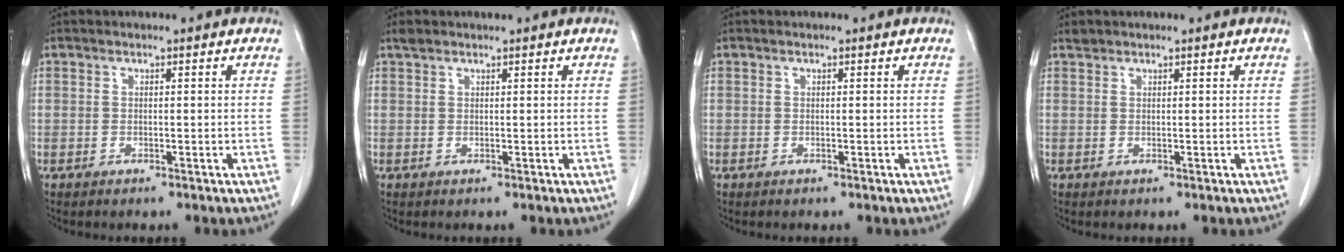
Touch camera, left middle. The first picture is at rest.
{"total": 1.1, "force": [1.1, 0.1, 0.3], "torque": [-0.013, 0.010, 0.023]}
{"total": 0.0}
{"total": 0.7, "force": [0.7, 0.1, -0.1], "torque": [-0.005, 0.003, 0.014]}